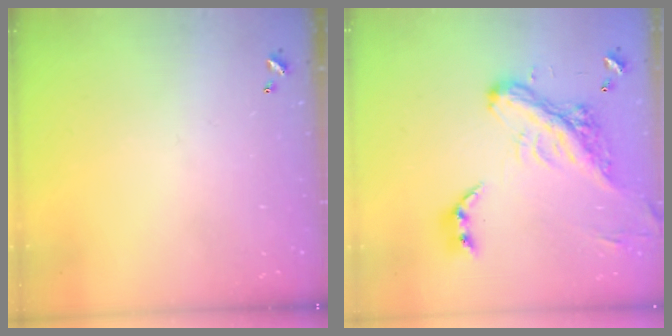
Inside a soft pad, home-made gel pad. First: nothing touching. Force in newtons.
{"total": 10.0, "press": 9.8, "slide": 2.0}